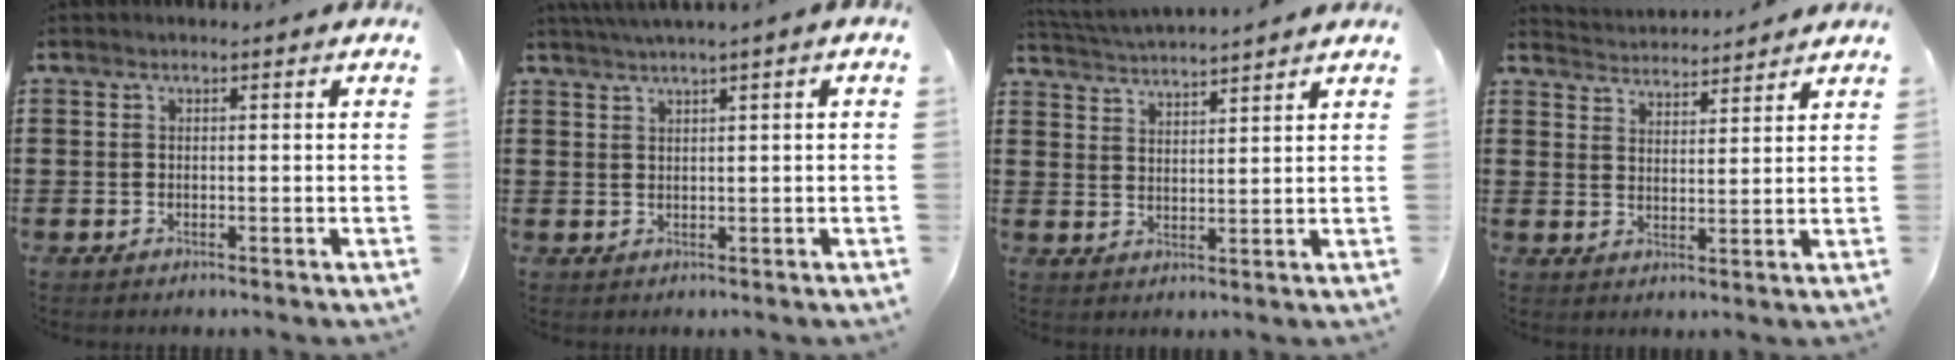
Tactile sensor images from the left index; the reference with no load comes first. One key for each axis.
{"total": 1.6, "fx": 1.0, "fy": -0.6, "fz": 1.1, "tx": -0.019, "ty": -0.003, "tz": 0.019}
{"total": 3.5, "fx": 3.4, "fy": -0.8, "fz": 0.0, "tx": -0.014, "ty": -0.020, "tz": 0.058}
{"total": 3.4, "fx": 3.3, "fy": -0.3, "fz": -0.4, "tx": -0.004, "ty": -0.021, "tz": 0.059}